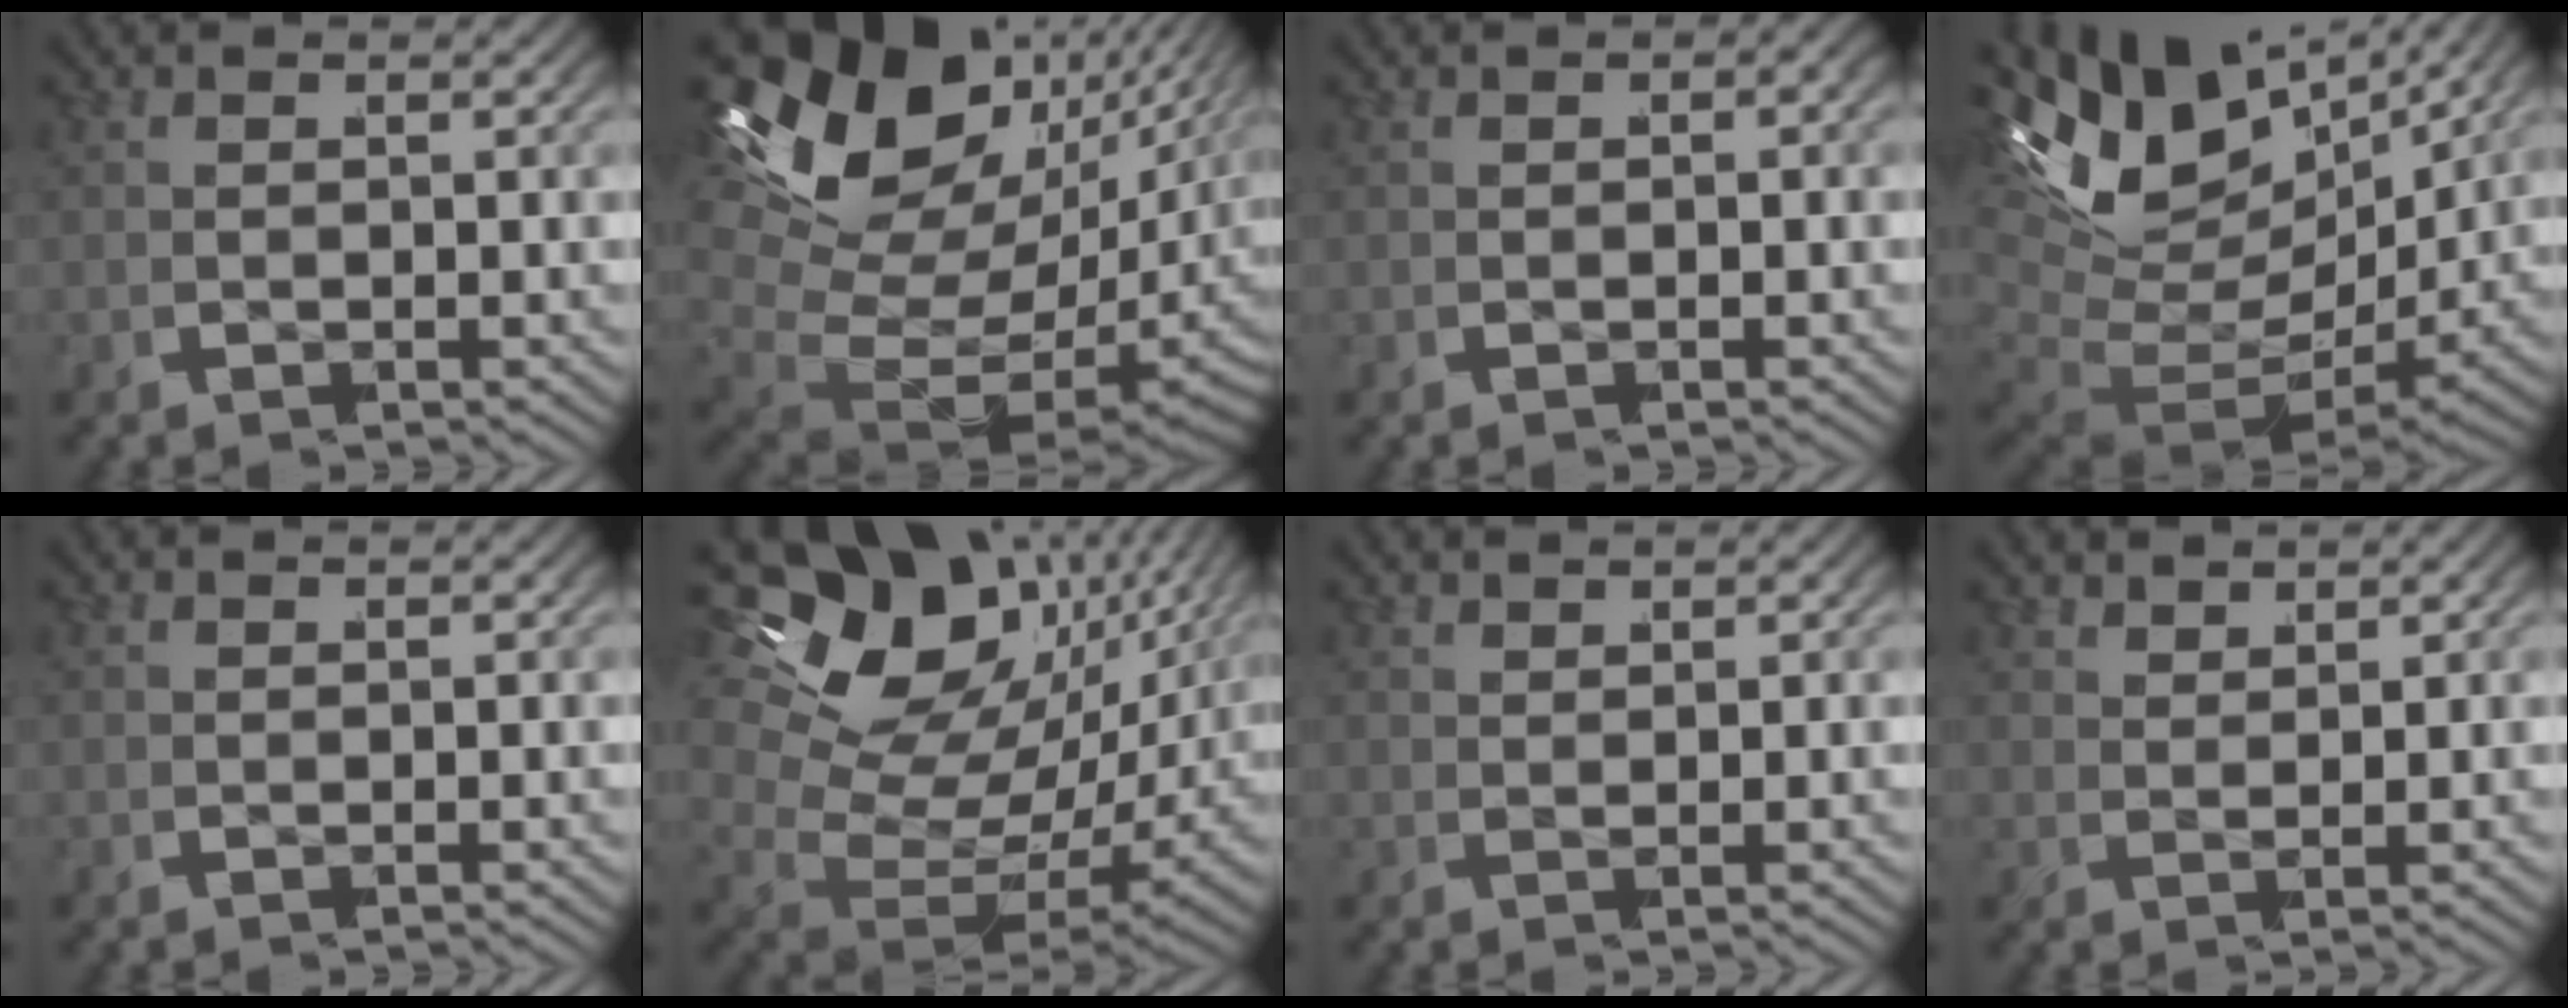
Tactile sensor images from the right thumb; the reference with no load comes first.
{"total": 16.8, "force": [-0.4, 11.7, 12.1], "torque": [-0.241, -0.052, 0.012]}
{"total": 1.4, "force": [0.0, 0.8, 1.1], "torque": [-0.003, 0.004, -0.003]}
{"total": 11.8, "force": [0.5, 8.0, 8.7], "torque": [-0.199, -0.053, 0.026]}
{"total": 0.0}
{"total": 15.4, "force": [2.2, 10.9, 10.7], "torque": [-0.192, -0.019, 0.028]}
{"total": 1.5, "force": [1.3, -0.5, -0.5], "torque": [0.014, 0.005, 0.026]}
{"total": 2.0, "force": [1.9, -0.3, -0.5], "torque": [0.013, 0.006, 0.037]}